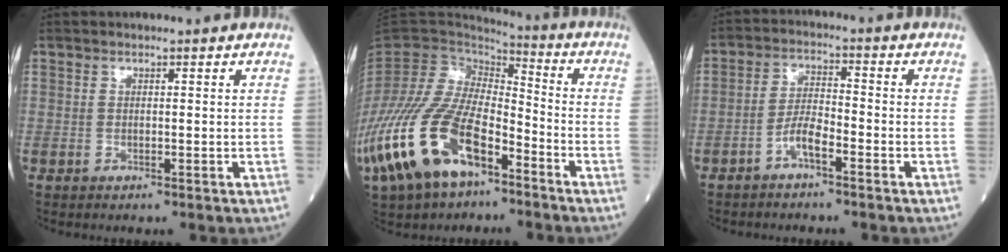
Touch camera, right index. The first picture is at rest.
{"total": 18.3, "force": [-9.9, 8.0, 13.1], "torque": [-0.288, -0.013, -0.188]}
{"total": 4.2, "force": [-2.6, 0.9, 3.2], "torque": [-0.061, 0.012, -0.051]}